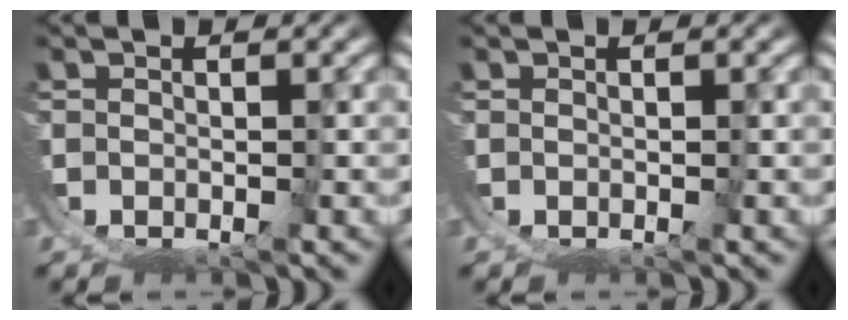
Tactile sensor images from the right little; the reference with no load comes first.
{"total": 0.0}